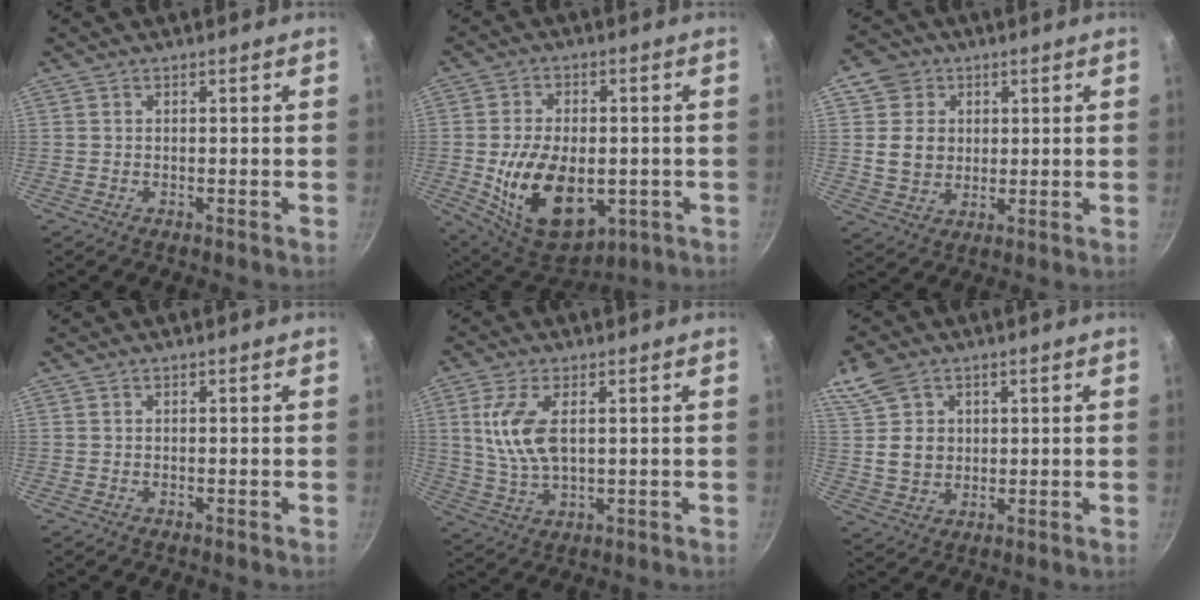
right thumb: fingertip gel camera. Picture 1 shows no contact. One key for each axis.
{"total": 18.1, "fx": -3.1, "fy": 11.3, "fz": 13.8, "tx": -0.217, "ty": -0.005, "tz": -0.033}
{"total": 8.7, "fx": 2.2, "fy": 7.7, "fz": 3.3, "tx": -0.018, "ty": -0.006, "tz": 0.041}
{"total": 0.0}
{"total": 9.6, "fx": 2.0, "fy": 4.7, "fz": 8.1, "tx": -0.164, "ty": -0.004, "tz": 0.043}
{"total": 9.6, "fx": 3.8, "fy": 7.3, "fz": 5.0, "tx": -0.078, "ty": -0.019, "tz": 0.075}